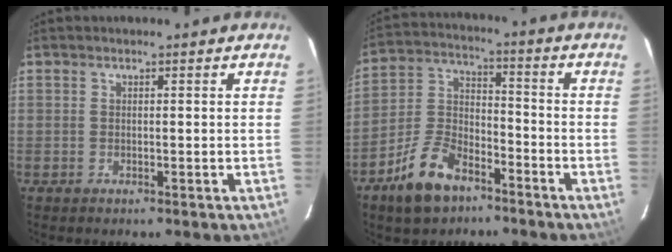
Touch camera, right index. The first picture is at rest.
{"total": 12.0, "force": [-7.8, 6.2, 6.7], "torque": [-0.148, 0.017, -0.140]}